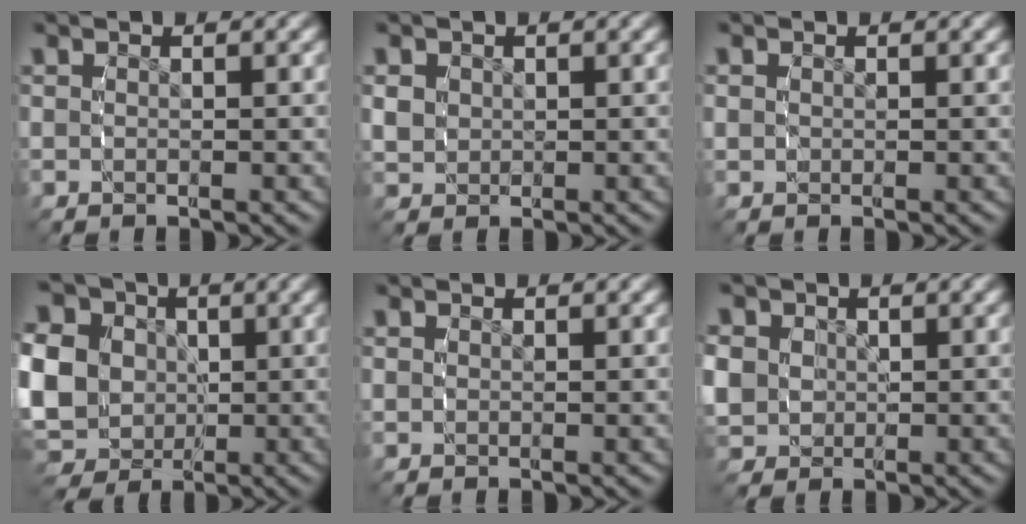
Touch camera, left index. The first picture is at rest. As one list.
[{"total": 2.4, "force": [0.0, 2.3, 0.7], "torque": [-0.022, -0.011, 0.012]}, {"total": 1.0, "force": [0.1, 0.9, 0.2], "torque": [-0.013, -0.005, 0.008]}, {"total": 12.4, "force": [0.2, 11.2, 5.5], "torque": [-0.131, -0.025, 0.001]}, {"total": 0.7, "force": [0.0, 0.6, 0.3], "torque": [-0.006, -0.003, 0.004]}, {"total": 6.4, "force": [0.2, 5.9, 2.4], "torque": [-0.073, -0.020, 0.008]}]